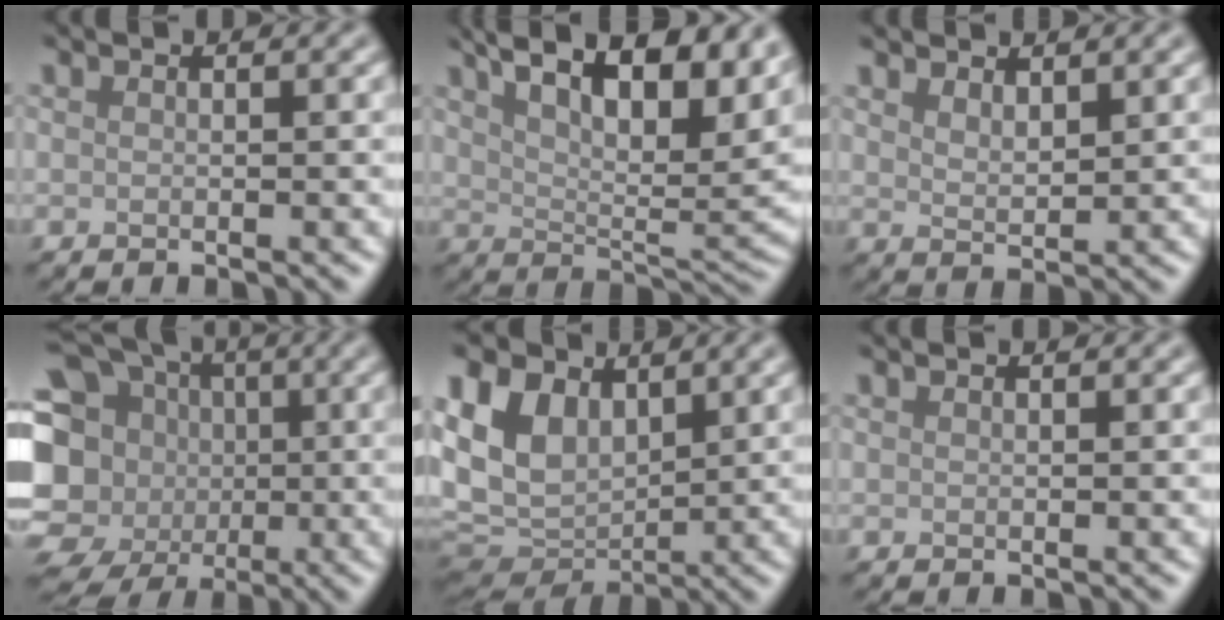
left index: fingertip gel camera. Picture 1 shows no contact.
{"total": 15.4, "force": [8.7, 6.5, 11.0], "torque": [-0.159, 0.037, 0.127]}
{"total": 2.3, "force": [1.9, 0.6, 1.1], "torque": [-0.021, -0.003, 0.038]}
{"total": 15.2, "force": [-3.1, 13.4, 6.4], "torque": [-0.146, -0.001, -0.060]}
{"total": 10.3, "force": [3.1, 7.4, 6.4], "torque": [-0.158, 0.008, 0.060]}
{"total": 0.0}